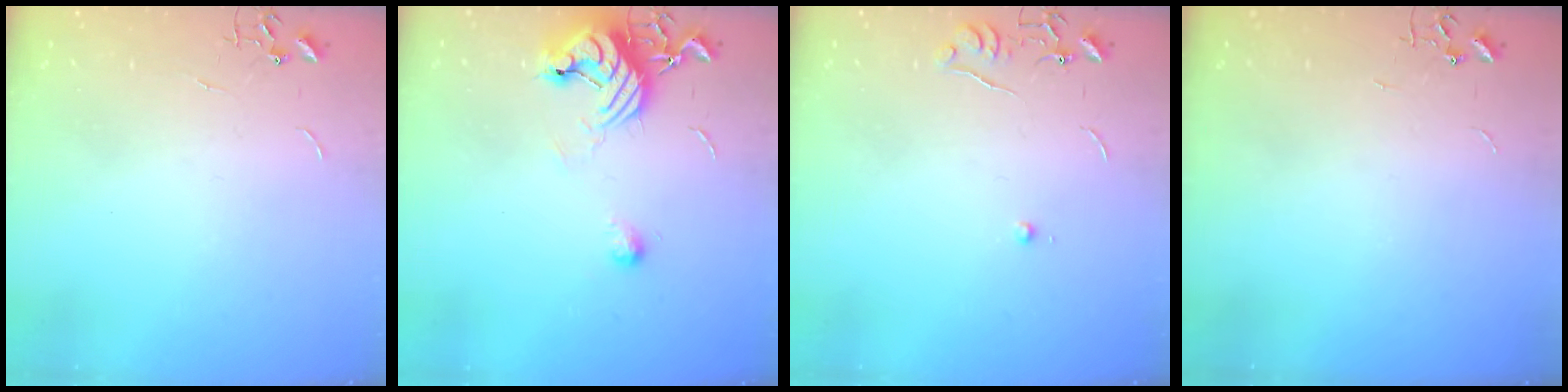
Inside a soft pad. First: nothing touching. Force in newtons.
{"total": 12.5, "press": 12.4, "slide": 1.0}
{"total": 5.9, "press": 5.9, "slide": 0.6}
{"total": 0.0}